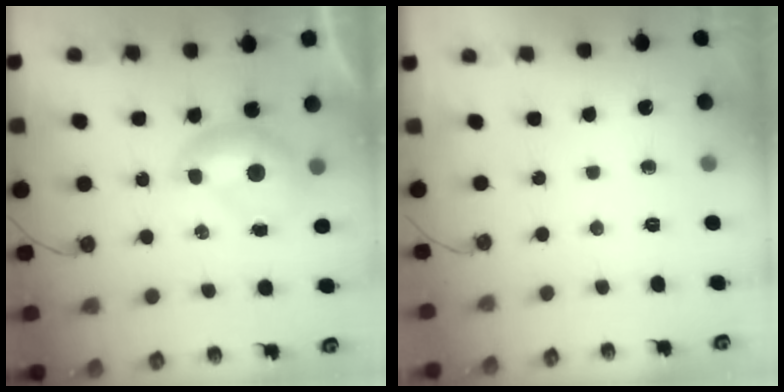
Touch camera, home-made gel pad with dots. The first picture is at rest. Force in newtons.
{"total": 0.0}